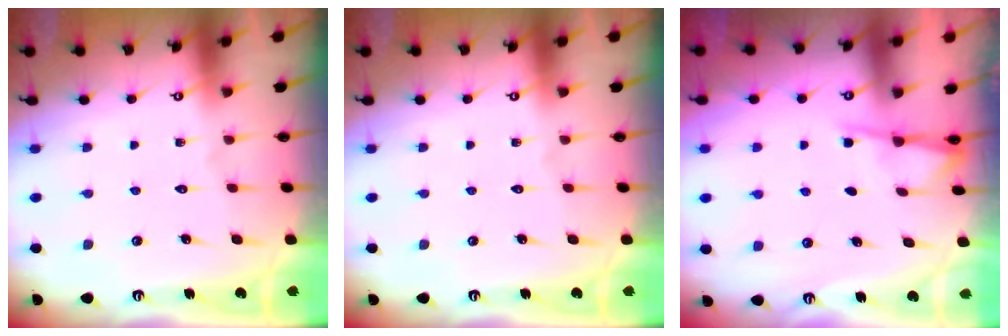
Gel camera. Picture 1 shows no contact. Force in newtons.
{"total": 0.0}
{"total": 1.8, "press": 1.7, "slide": 0.4}